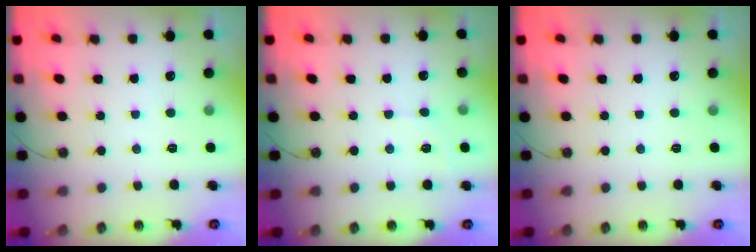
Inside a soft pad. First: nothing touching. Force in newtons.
{"total": 3.7, "press": 3.6, "slide": 0.4}
{"total": 0.0}